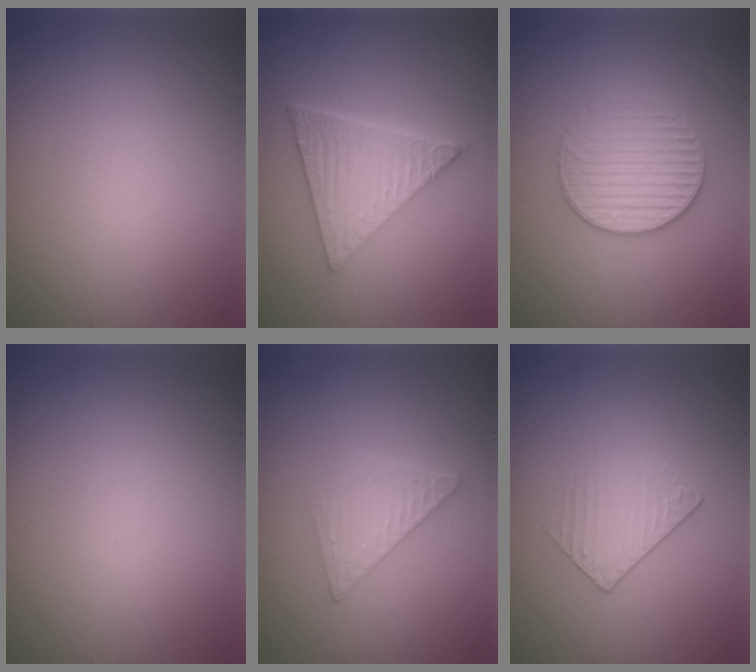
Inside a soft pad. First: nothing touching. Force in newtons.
{"total": 6.7, "press": 4.6, "slide": 4.9}
{"total": 3.2, "press": 2.9, "slide": 1.3}
{"total": 0.0}
{"total": 2.4, "press": 2.3, "slide": 0.2}
{"total": 1.5, "press": 1.0, "slide": 1.1}